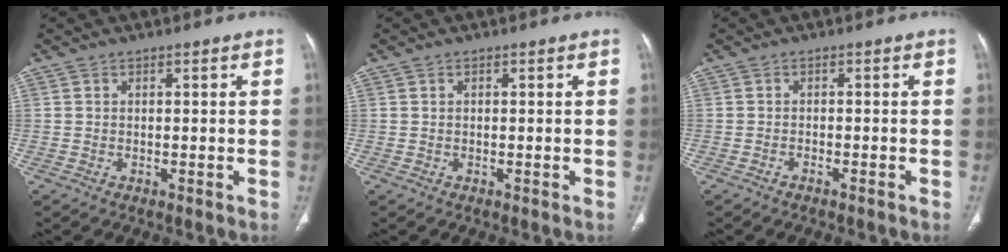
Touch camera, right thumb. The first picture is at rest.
{"total": 0.0}
{"total": 1.1, "force": [-0.9, 0.2, 0.6], "torque": [-0.017, 0.008, -0.009]}